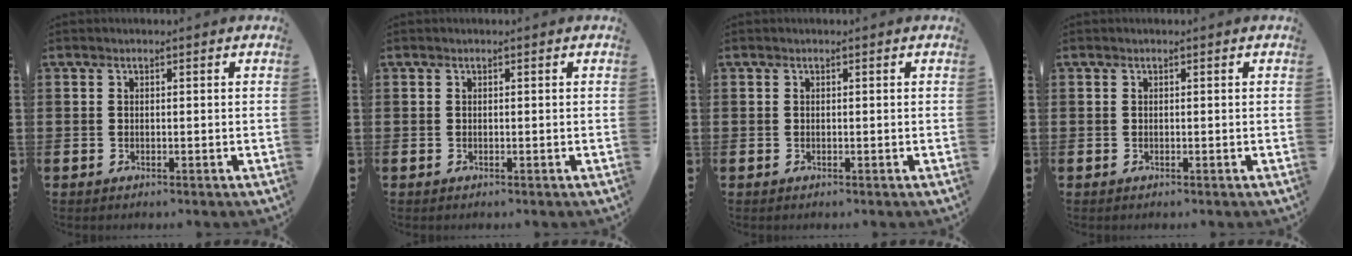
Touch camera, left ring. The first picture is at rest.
{"total": 0.0}
{"total": 0.0}
{"total": 0.0}